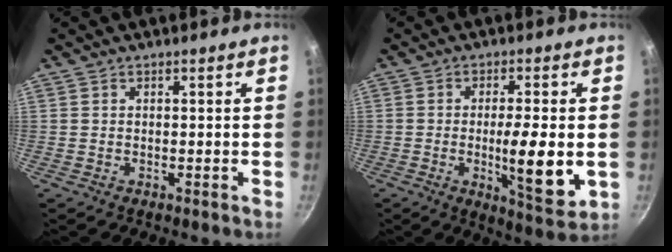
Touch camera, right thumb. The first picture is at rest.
{"total": 11.3, "force": [-1.5, 2.8, 10.9], "torque": [-0.168, -0.009, -0.017]}